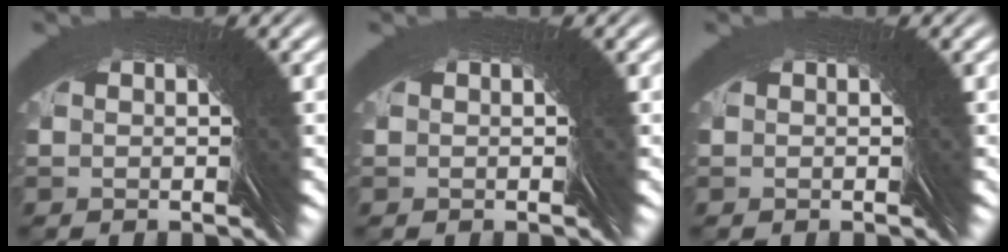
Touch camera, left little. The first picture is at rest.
{"total": 0.0}
{"total": 0.0}